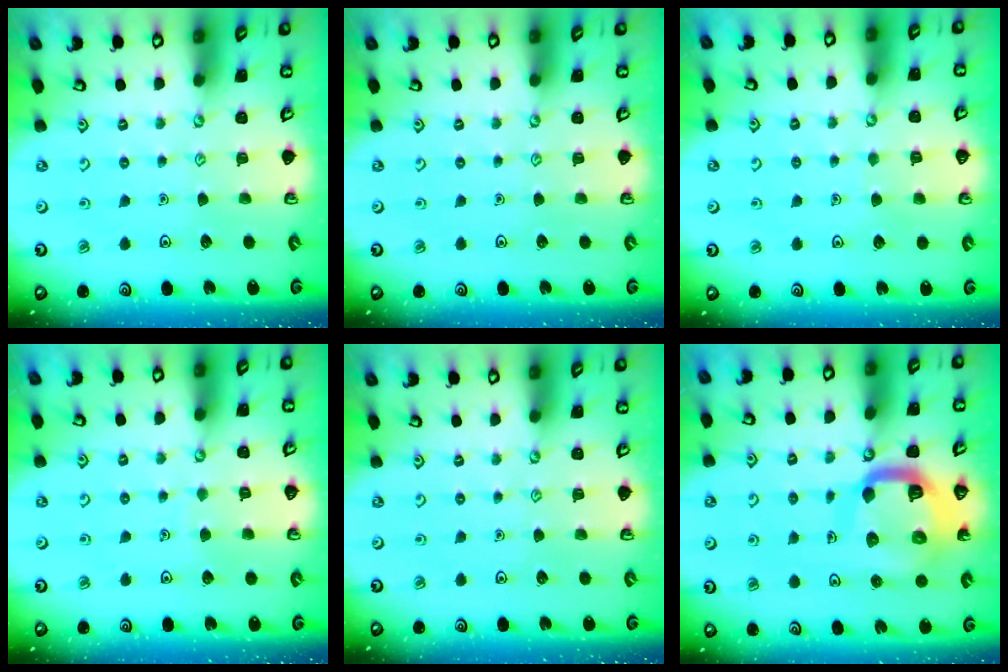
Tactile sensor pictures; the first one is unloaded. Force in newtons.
{"total": 0.0}
{"total": 3.3, "press": 3.2, "slide": 0.3}
{"total": 2.8, "press": 2.8, "slide": 0.1}
{"total": 0.0}
{"total": 13.6, "press": 13.5, "slide": 1.6}